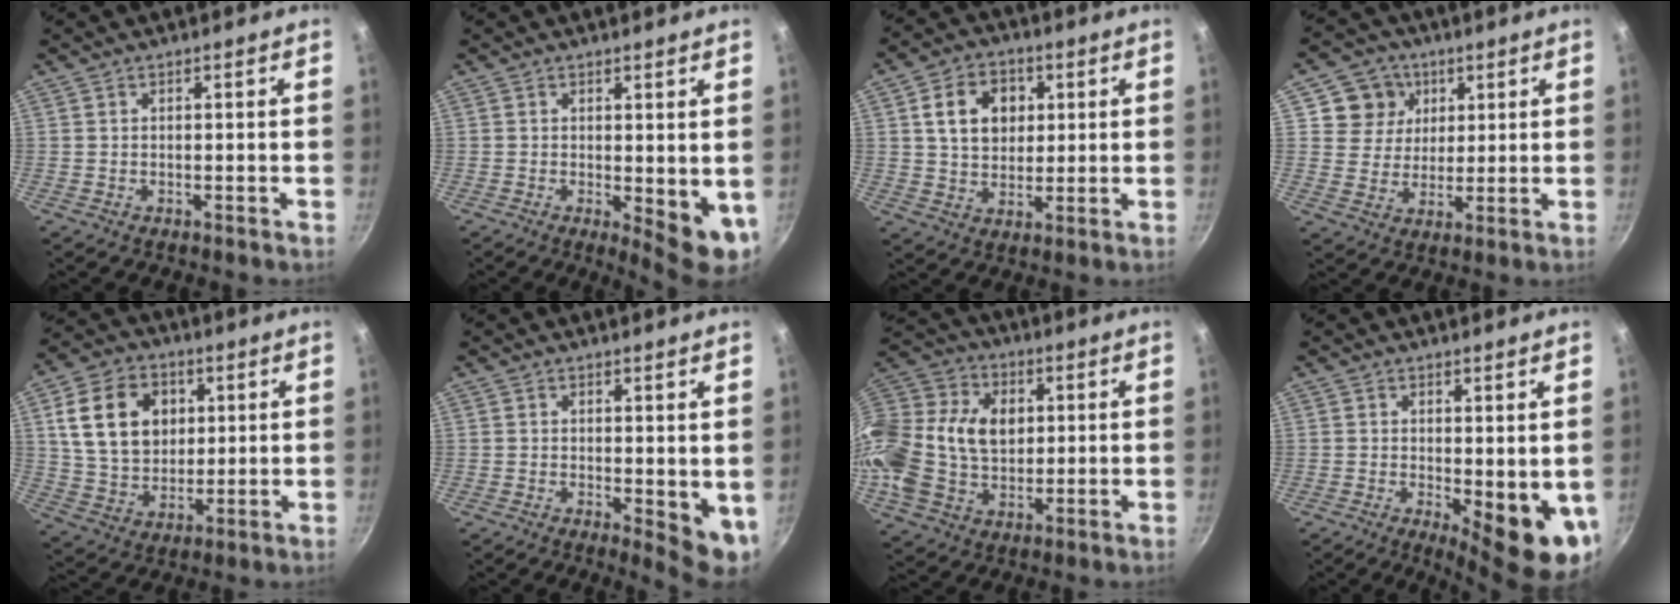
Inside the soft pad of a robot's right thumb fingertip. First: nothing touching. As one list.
[{"total": 7.1, "force": [0.1, 2.9, 6.5], "torque": [-0.070, -0.011, 0.009]}, {"total": 10.7, "force": [2.7, 8.1, 6.3], "torque": [-0.080, 0.005, 0.042]}, {"total": 8.5, "force": [3.3, 7.6, 2.0], "torque": [0.004, -0.007, 0.050]}, {"total": 15.7, "force": [4.1, 11.9, 9.5], "torque": [-0.146, -0.002, 0.075]}, {"total": 6.1, "force": [0.6, 2.7, 5.4], "torque": [-0.057, -0.010, 0.012]}, {"total": 22.6, "force": [2.7, 16.6, 15.1], "torque": [-0.306, 0.030, 0.043]}, {"total": 9.9, "force": [-0.3, 3.8, 9.2], "torque": [-0.096, -0.015, 0.006]}]